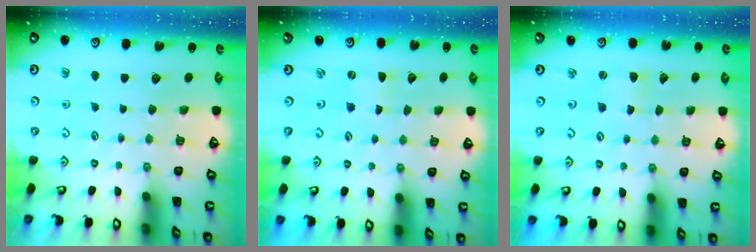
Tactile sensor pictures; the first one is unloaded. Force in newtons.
{"total": 0.0}
{"total": 2.5, "press": 2.4, "slide": 0.5}